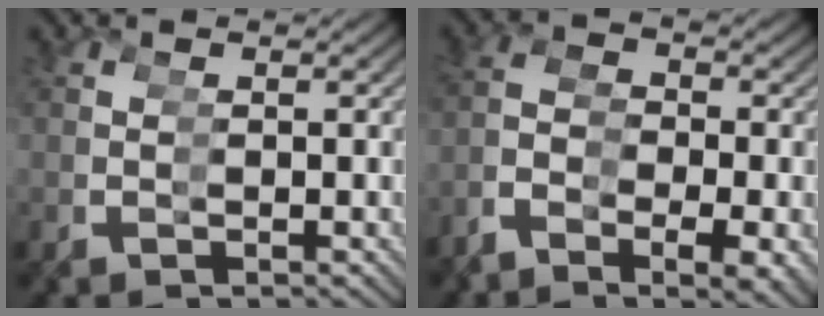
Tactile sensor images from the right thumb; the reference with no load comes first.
{"total": 5.5, "force": [-0.8, 4.2, 3.5], "torque": [-0.083, 0.001, -0.006]}